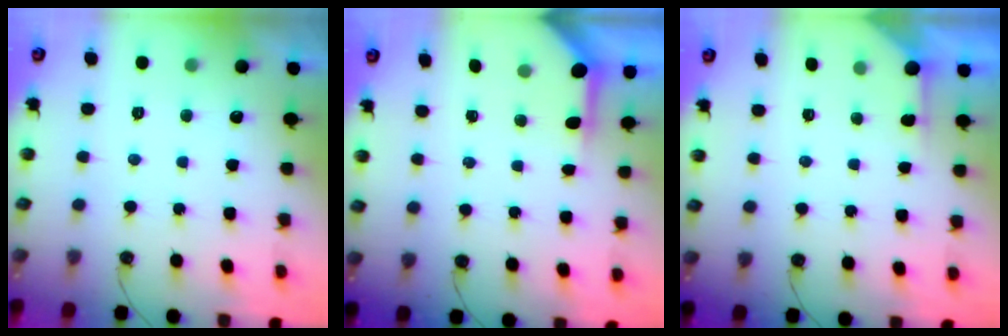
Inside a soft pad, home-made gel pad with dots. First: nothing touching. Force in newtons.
{"total": 3.8, "press": 3.8, "slide": 0.5}
{"total": 2.7, "press": 2.7, "slide": 0.3}